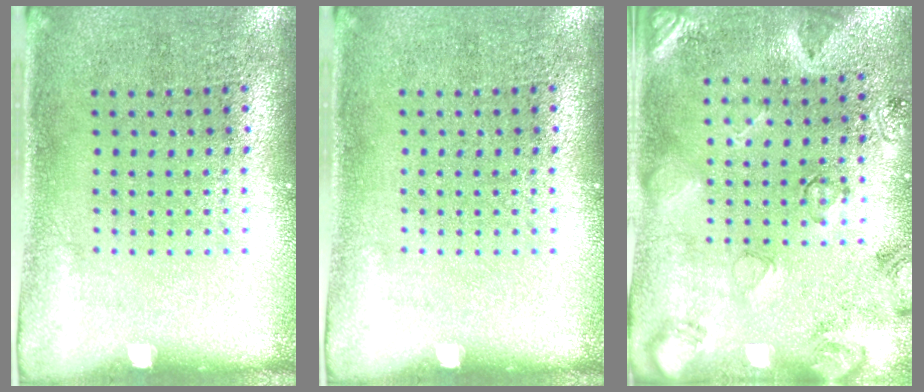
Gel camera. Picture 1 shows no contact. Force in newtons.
{"total": 0.0}
{"total": 2.5, "press": 1.8, "slide": 1.8}